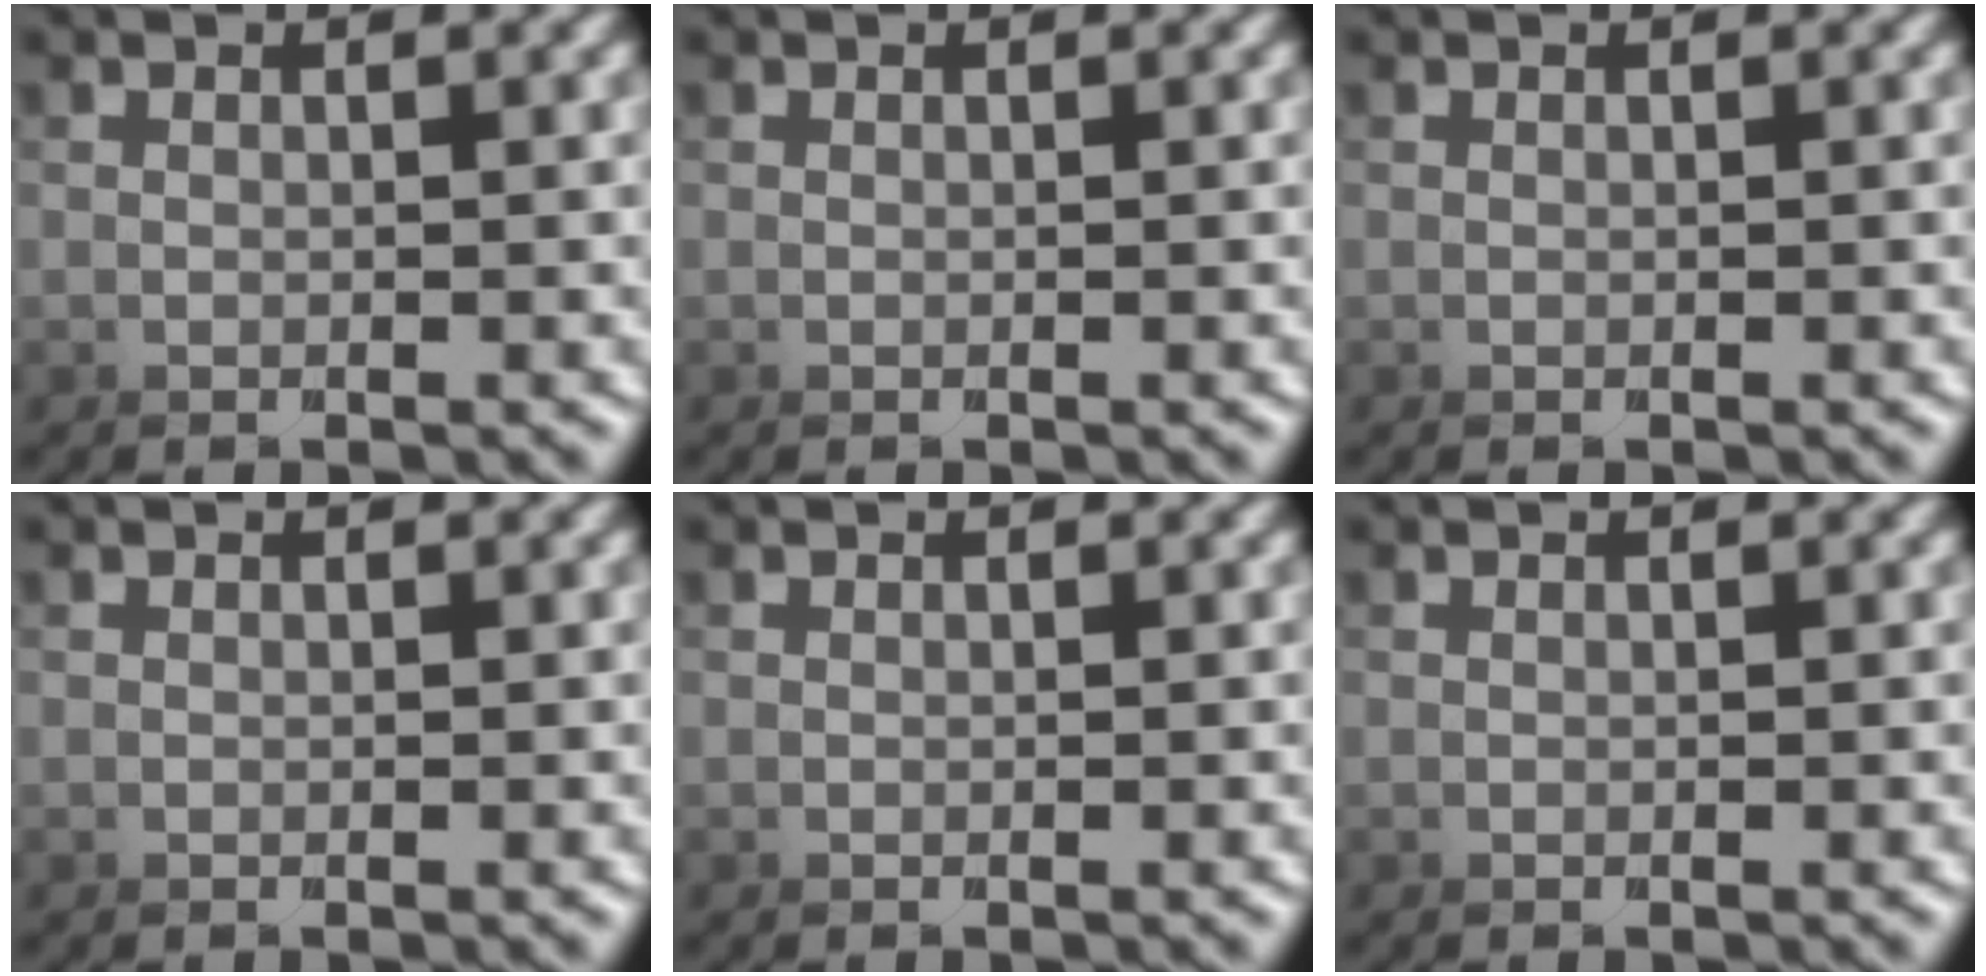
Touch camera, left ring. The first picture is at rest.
{"total": 0.0}
{"total": 0.0}
{"total": 0.0}
{"total": 0.0}
{"total": 0.0}